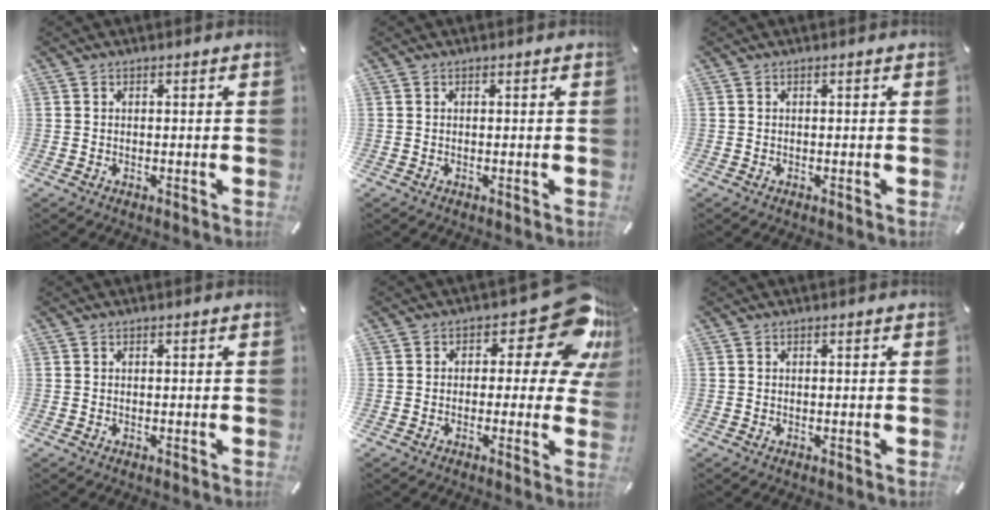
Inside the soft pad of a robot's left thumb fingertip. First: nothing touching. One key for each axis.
{"total": 0.0}
{"total": 0.0}
{"total": 0.0}
{"total": 16.2, "fx": 6.8, "fy": 7.8, "fz": 12.4, "tx": -0.154, "ty": -0.042, "tz": 0.112}
{"total": 0.0}